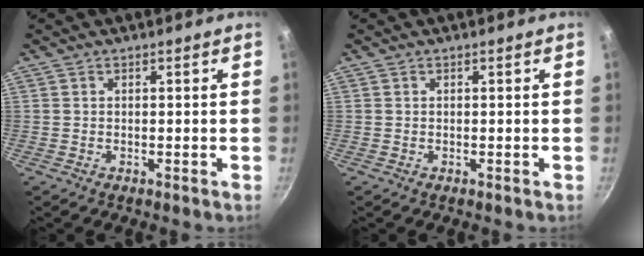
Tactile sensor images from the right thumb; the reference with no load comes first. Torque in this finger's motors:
{"motor_torque": [-0.14, -0.14, 0.19, 0.05, 0.00]}